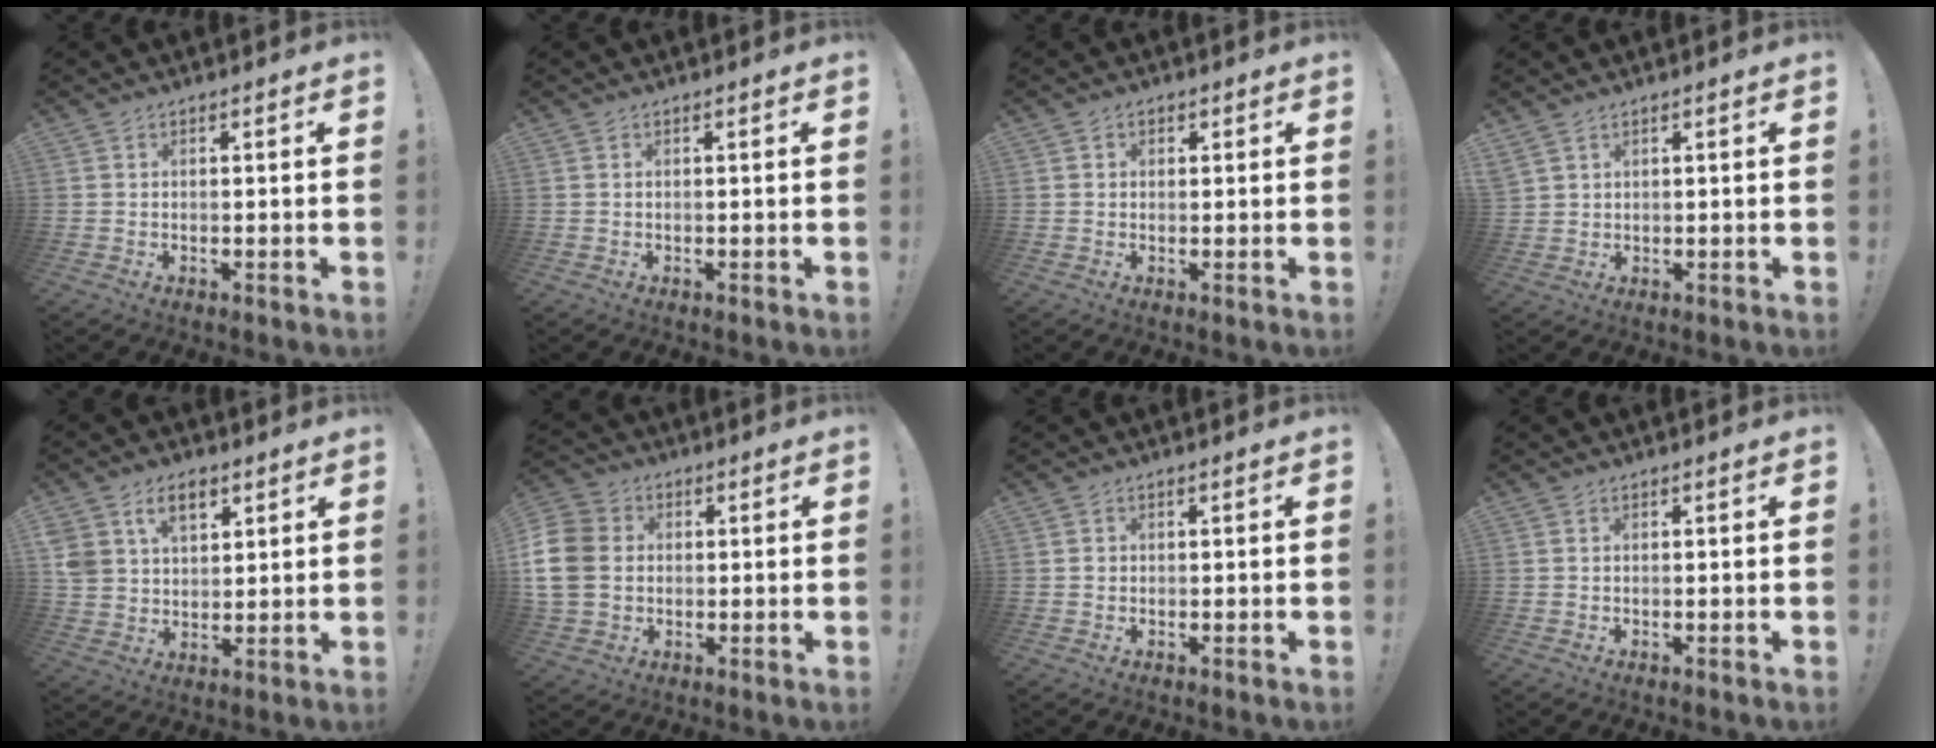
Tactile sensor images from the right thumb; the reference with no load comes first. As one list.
[{"total": 0.0}, {"total": 1.1, "force": [0.1, 1.1, 0.3], "torque": [0.001, 0.001, 0.001]}, {"total": 2.5, "force": [1.9, 1.1, 1.1], "torque": [-0.022, -0.007, 0.037]}, {"total": 9.1, "force": [5.0, 6.4, 4.2], "torque": [-0.080, -0.011, 0.098]}, {"total": 13.4, "force": [0.7, 11.0, 7.7], "torque": [-0.151, 0.009, 0.016]}, {"total": 0.6, "force": [-0.1, 0.5, 0.0], "torque": [0.008, 0.000, -0.004]}, {"total": 0.0}]